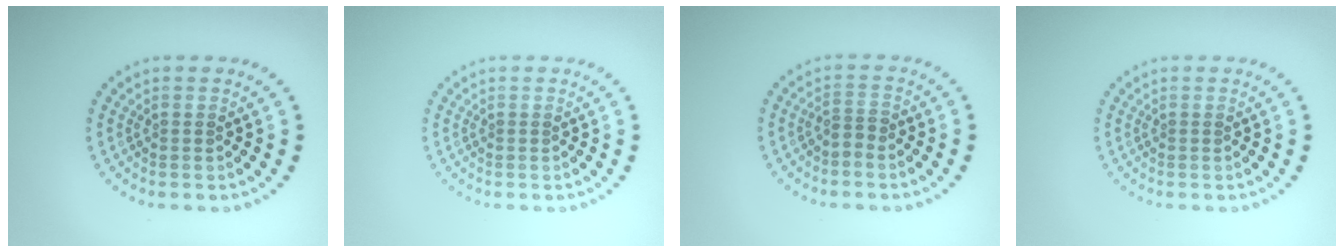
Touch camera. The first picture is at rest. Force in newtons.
{"total": 0.0}
{"total": 1.3, "press": 0.8, "slide": 1.0}
{"total": 0.0}